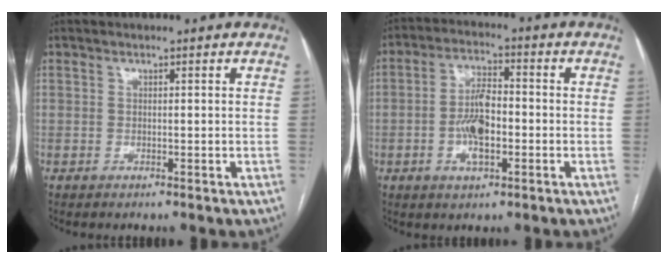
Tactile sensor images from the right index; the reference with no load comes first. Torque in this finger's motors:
{"motor_torque": [1.36, -0.12, 0.61, 0.14]}